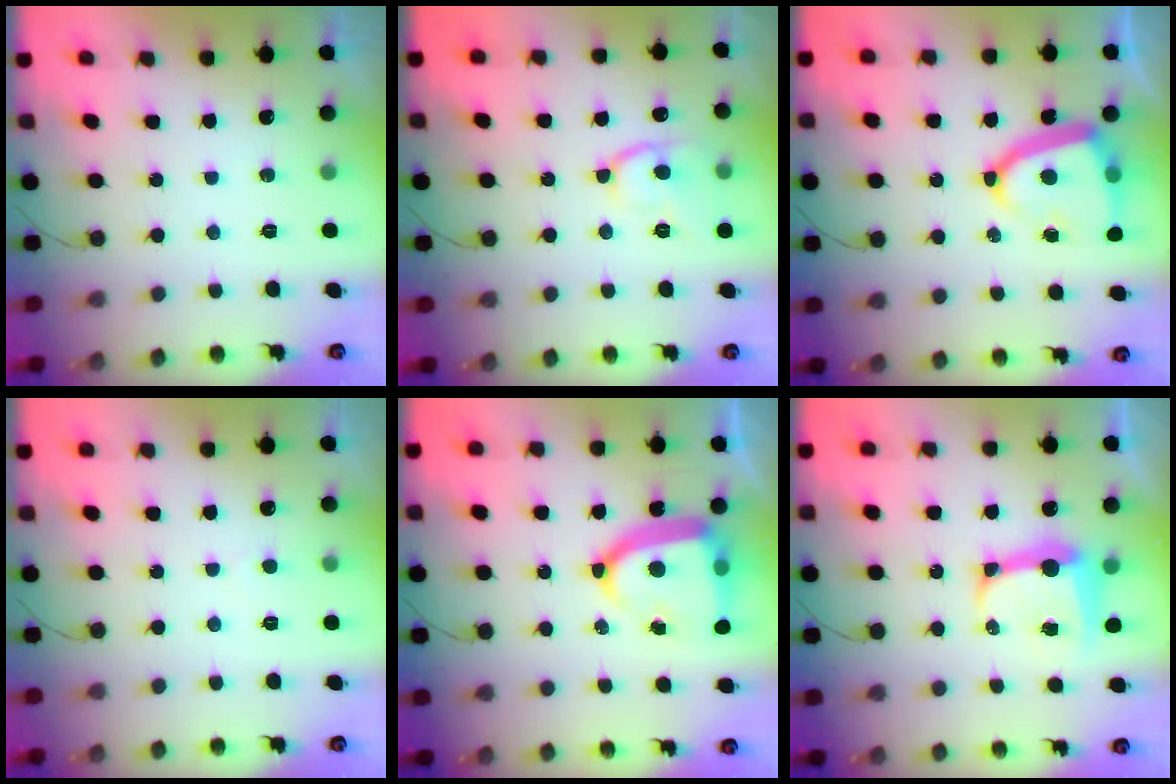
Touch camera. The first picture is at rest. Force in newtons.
{"total": 11.8, "press": 11.8, "slide": 1.1}
{"total": 14.9, "press": 14.8, "slide": 1.7}
{"total": 2.0, "press": 2.0, "slide": 0.2}
{"total": 15.4, "press": 15.3, "slide": 1.2}
{"total": 10.2, "press": 10.2, "slide": 1.3}